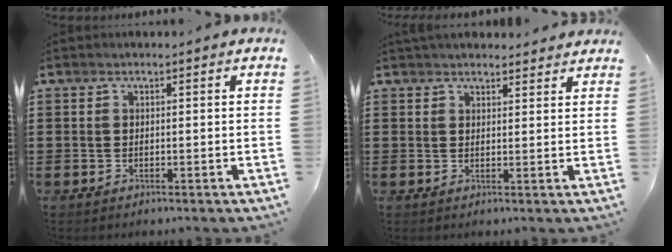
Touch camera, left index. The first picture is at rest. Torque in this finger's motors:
{"motor_torque": [1.08, -1.06, -0.54, -0.18]}